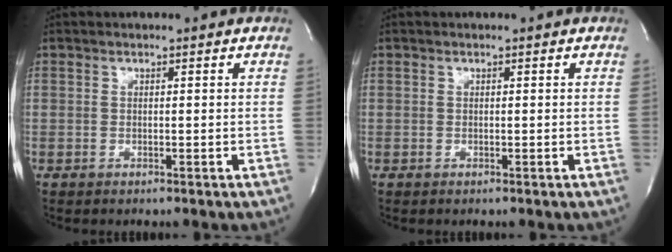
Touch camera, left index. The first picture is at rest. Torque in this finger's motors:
{"motor_torque": [0.00, 0.00, 0.00, 0.00]}